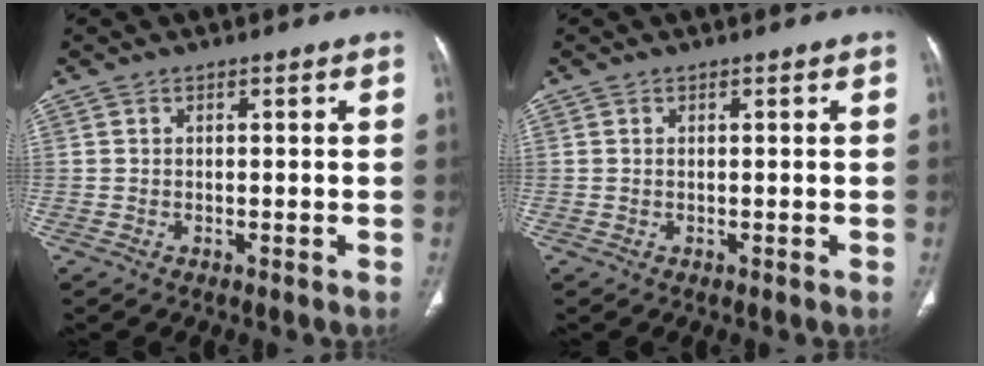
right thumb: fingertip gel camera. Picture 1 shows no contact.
{"total": 0.0}